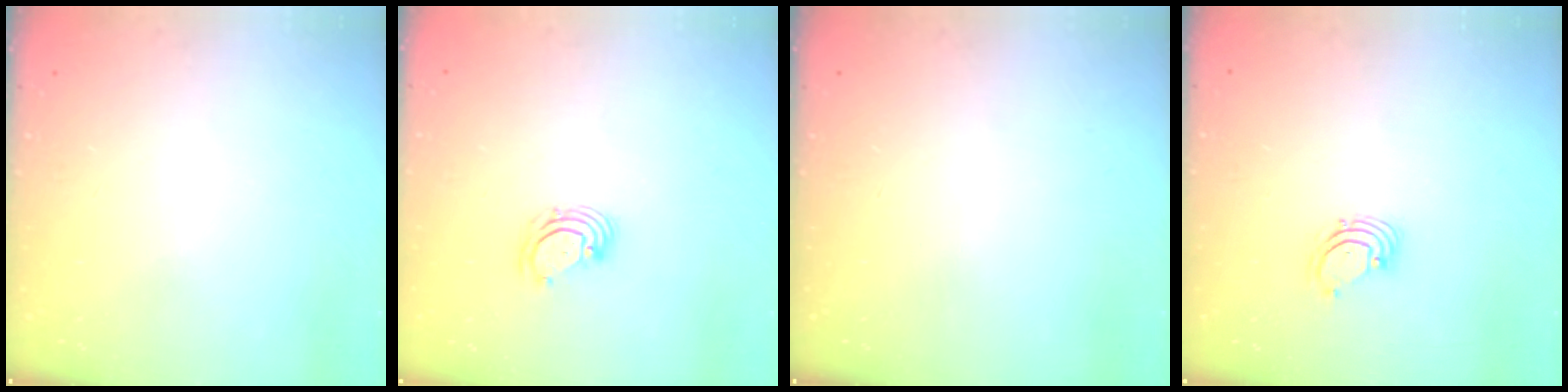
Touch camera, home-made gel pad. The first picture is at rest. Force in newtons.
{"total": 4.0, "press": 4.0, "slide": 0.4}
{"total": 0.0}
{"total": 1.6, "press": 1.6, "slide": 0.1}